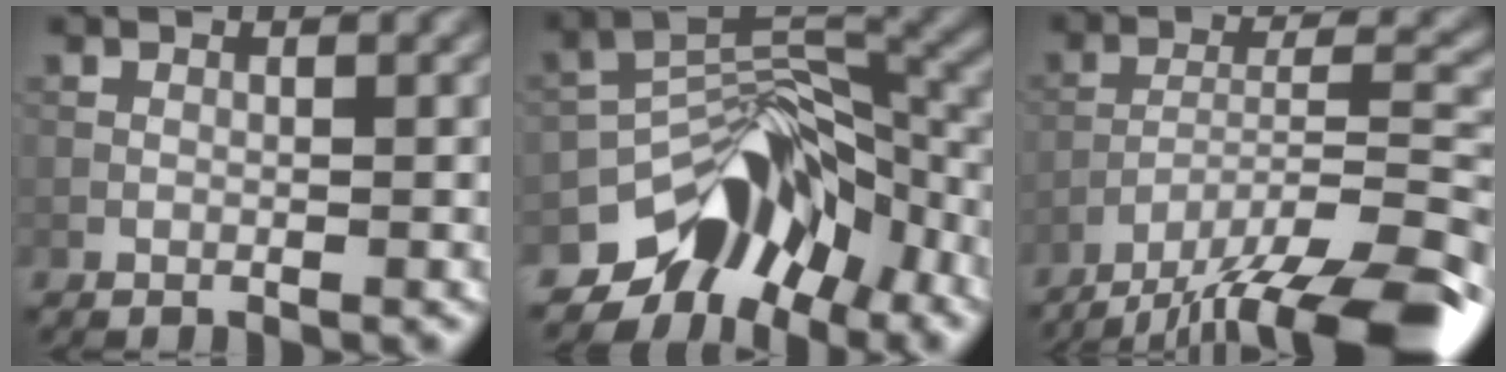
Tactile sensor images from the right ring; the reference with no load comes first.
{"total": 10.3, "force": [-6.4, 5.8, 5.6], "torque": [-0.064, 0.007, -0.119]}
{"total": 15.1, "force": [-12.6, 3.3, 7.8], "torque": [-0.128, -0.002, -0.184]}